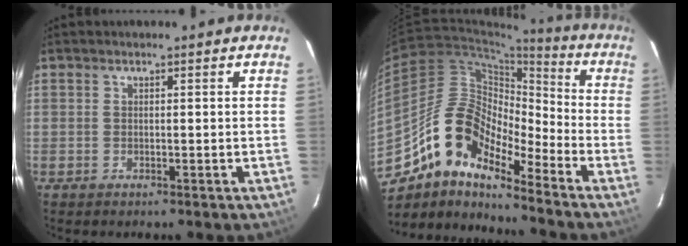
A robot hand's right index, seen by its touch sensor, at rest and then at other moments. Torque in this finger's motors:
{"motor_torque": [0.76, -0.67, 0.69, 0.06]}